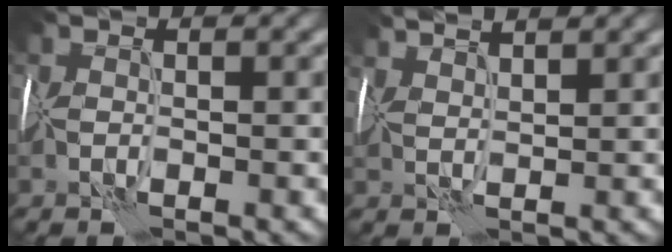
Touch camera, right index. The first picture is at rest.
{"total": 3.5, "force": [3.2, 0.2, 1.4], "torque": [-0.026, 0.017, 0.038]}